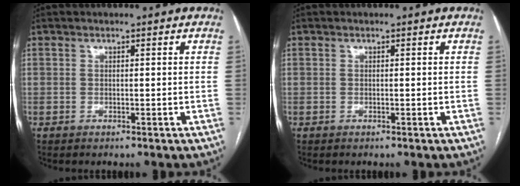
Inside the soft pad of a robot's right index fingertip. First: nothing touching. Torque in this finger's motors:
{"motor_torque": [0.00, 0.00, 0.00, 0.00]}